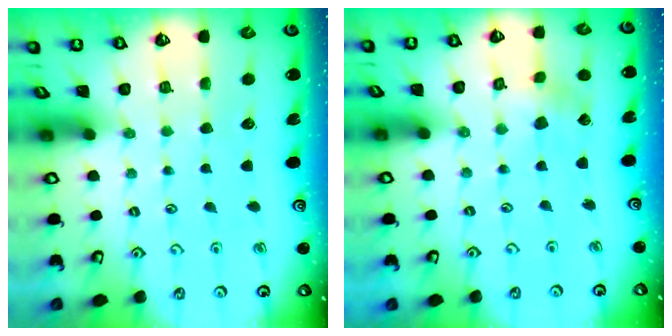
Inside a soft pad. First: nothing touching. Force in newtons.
{"total": 2.7, "press": 2.6, "slide": 0.7}